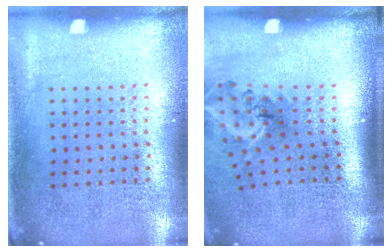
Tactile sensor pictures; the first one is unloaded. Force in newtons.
{"total": 2.0, "press": 1.3, "slide": 1.5}